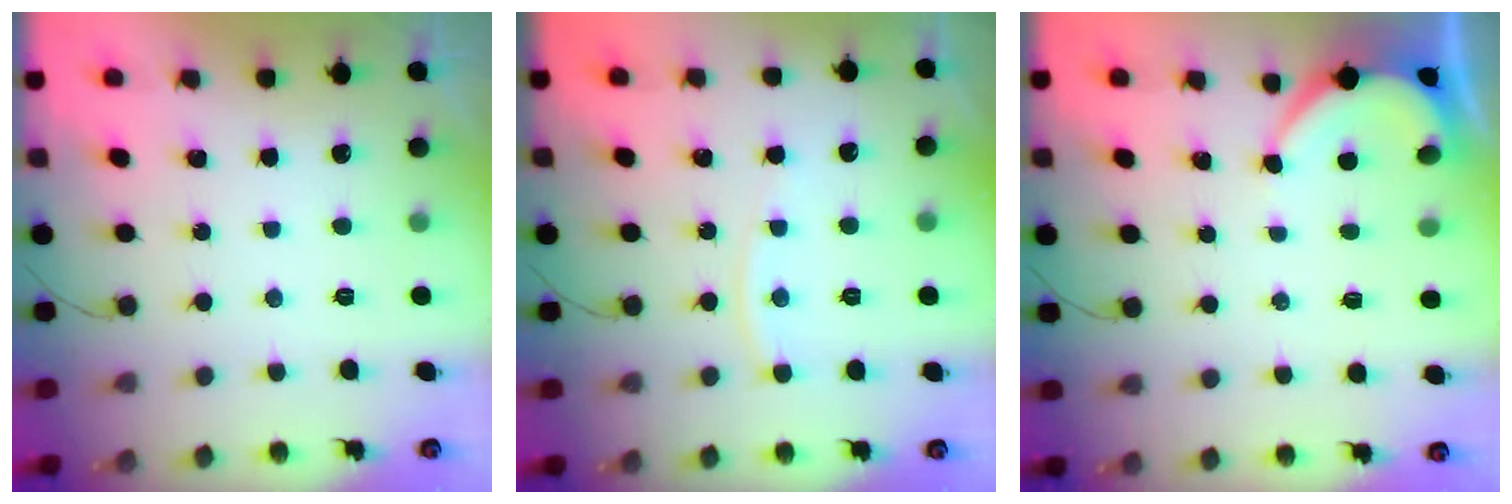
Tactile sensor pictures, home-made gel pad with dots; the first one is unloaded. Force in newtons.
{"total": 4.2, "press": 4.2, "slide": 0.4}
{"total": 3.4, "press": 3.3, "slide": 0.3}